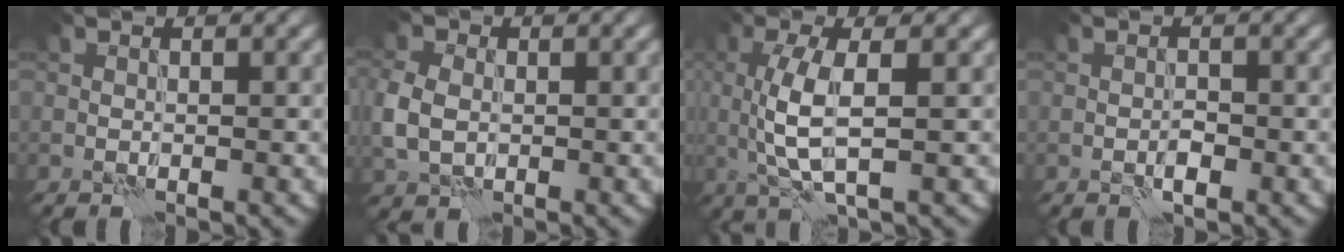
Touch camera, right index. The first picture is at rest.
{"total": 4.4, "force": [-0.5, 3.3, 2.9], "torque": [-0.081, 0.000, -0.009]}
{"total": 4.6, "force": [0.3, 1.2, 4.4], "torque": [-0.099, 0.002, 0.009]}
{"total": 1.2, "force": [-0.6, 0.5, 0.9], "torque": [-0.013, 0.002, -0.012]}